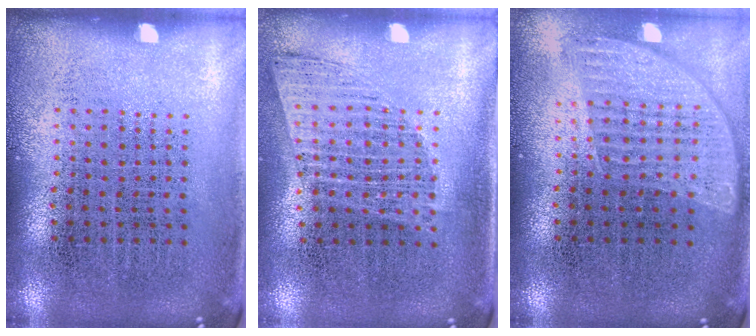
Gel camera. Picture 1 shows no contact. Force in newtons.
{"total": 1.0, "press": 1.0, "slide": 0.1}
{"total": 0.9, "press": 0.9, "slide": 0.0}